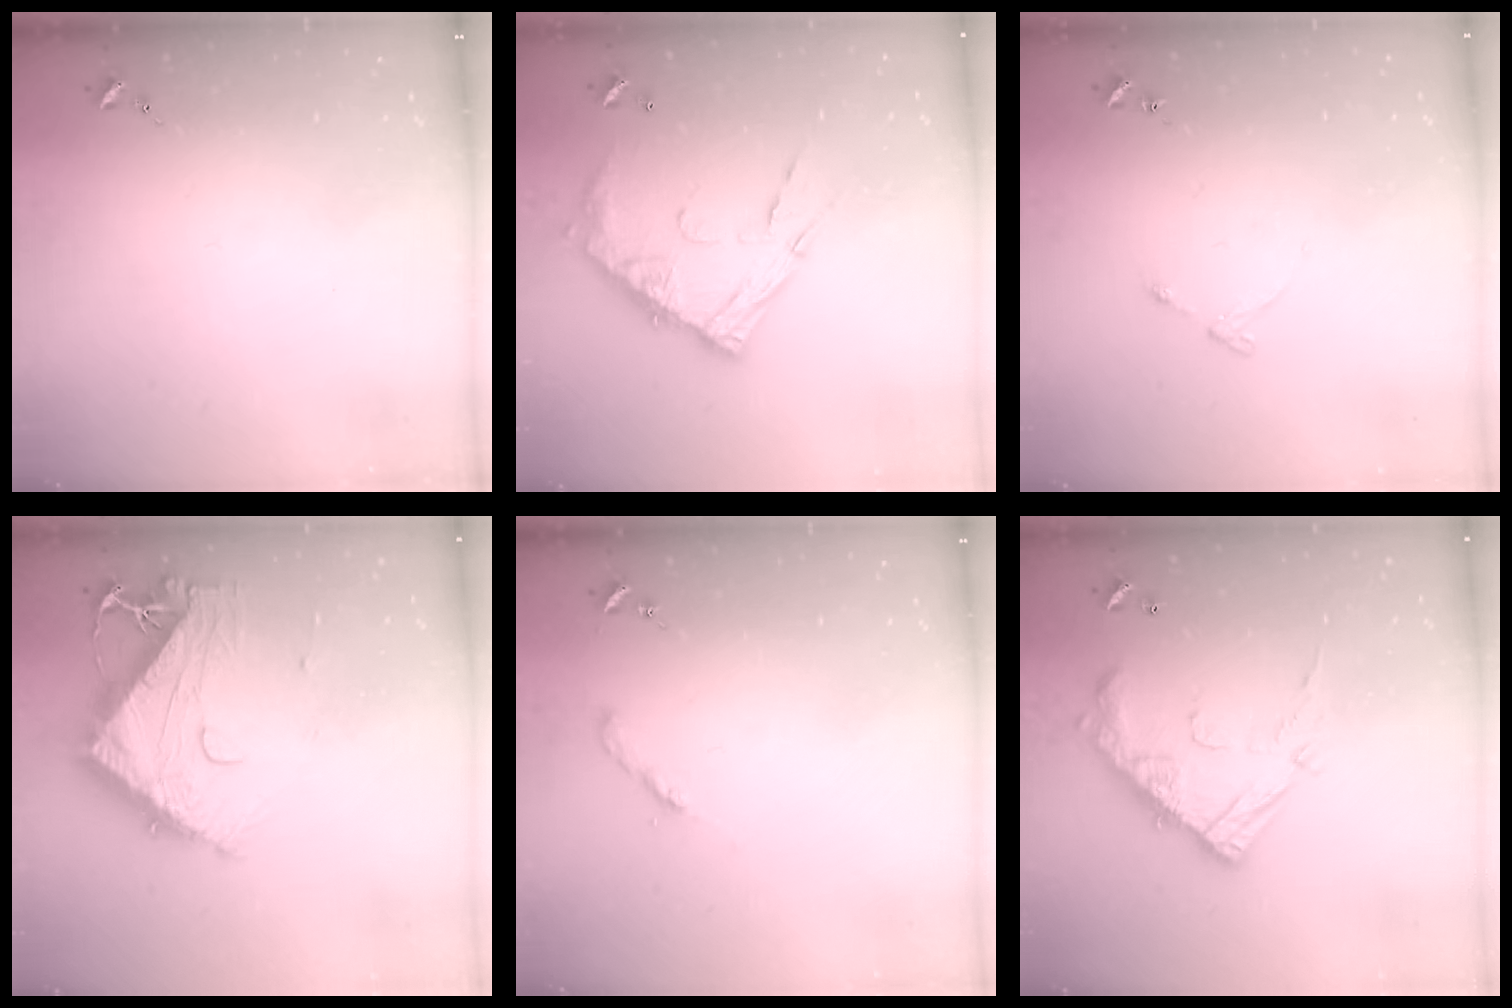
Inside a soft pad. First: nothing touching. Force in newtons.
{"total": 16.0, "press": 15.9, "slide": 1.4}
{"total": 4.3, "press": 4.2, "slide": 0.5}
{"total": 13.9, "press": 13.8, "slide": 1.3}
{"total": 2.0, "press": 2.0, "slide": 0.2}
{"total": 17.5, "press": 17.4, "slide": 1.3}